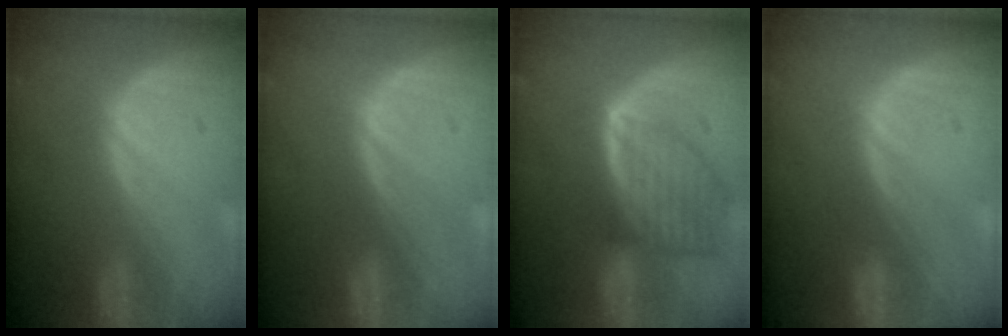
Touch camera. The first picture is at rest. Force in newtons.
{"total": 0.0}
{"total": 8.0, "press": 7.2, "slide": 3.5}
{"total": 0.0}